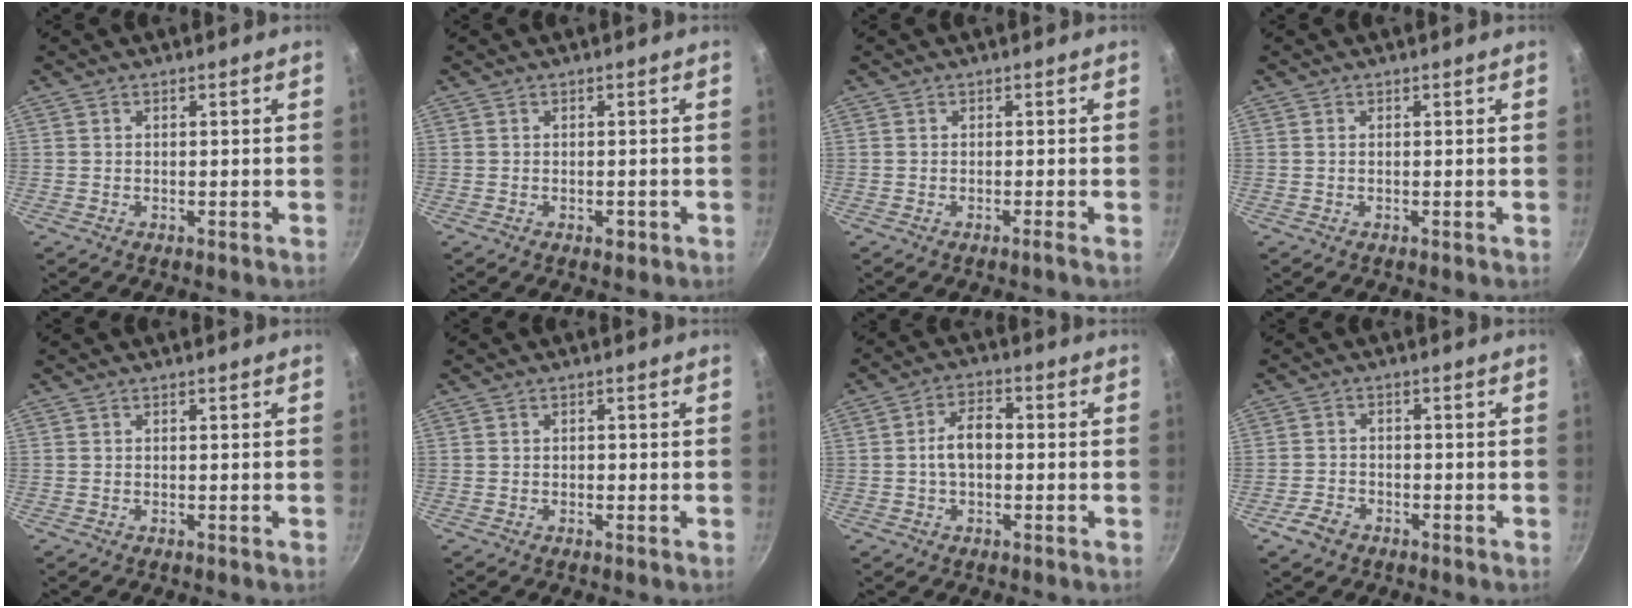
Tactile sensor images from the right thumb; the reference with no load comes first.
{"total": 1.6, "force": [-0.7, 1.0, 1.0], "torque": [-0.011, 0.006, -0.007]}
{"total": 0.7, "force": [-0.4, -0.2, 0.5], "torque": [-0.015, 0.002, -0.009]}
{"total": 0.0}
{"total": 0.0}
{"total": 0.7, "force": [-0.1, 0.5, 0.4], "torque": [-0.004, 0.003, -0.001]}
{"total": 6.2, "force": [-0.3, 3.7, 4.9], "torque": [-0.074, 0.023, -0.011]}
{"total": 4.0, "force": [-2.5, 2.7, 1.6], "torque": [-0.028, 0.025, -0.045]}